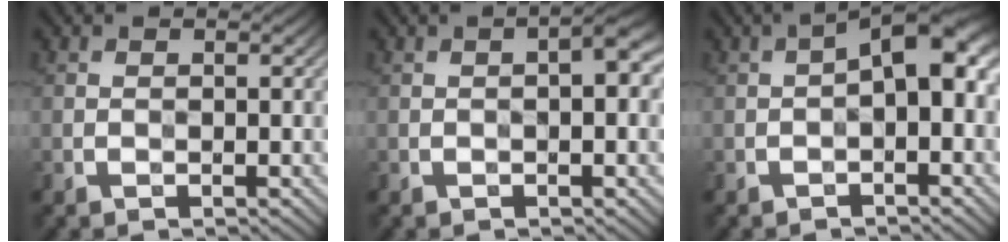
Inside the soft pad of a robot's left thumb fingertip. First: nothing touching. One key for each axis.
{"total": 3.2, "fx": 0.1, "fy": 0.7, "fz": 3.1, "tx": -0.045, "ty": 0.008, "tz": 0.000}
{"total": 6.9, "fx": 0.1, "fy": 2.9, "fz": 6.3, "tx": -0.092, "ty": 0.021, "tz": -0.007}